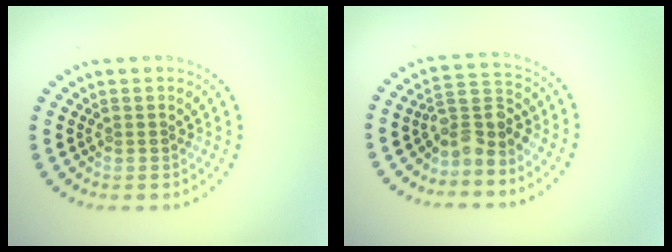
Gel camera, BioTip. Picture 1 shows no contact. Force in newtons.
{"total": 3.1, "press": 2.6, "slide": 1.8}